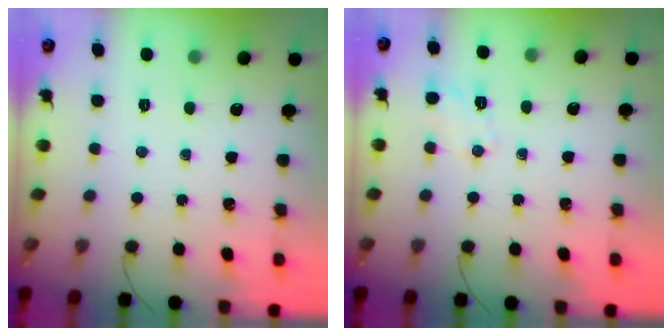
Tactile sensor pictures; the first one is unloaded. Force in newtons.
{"total": 2.7, "press": 2.3, "slide": 1.5}